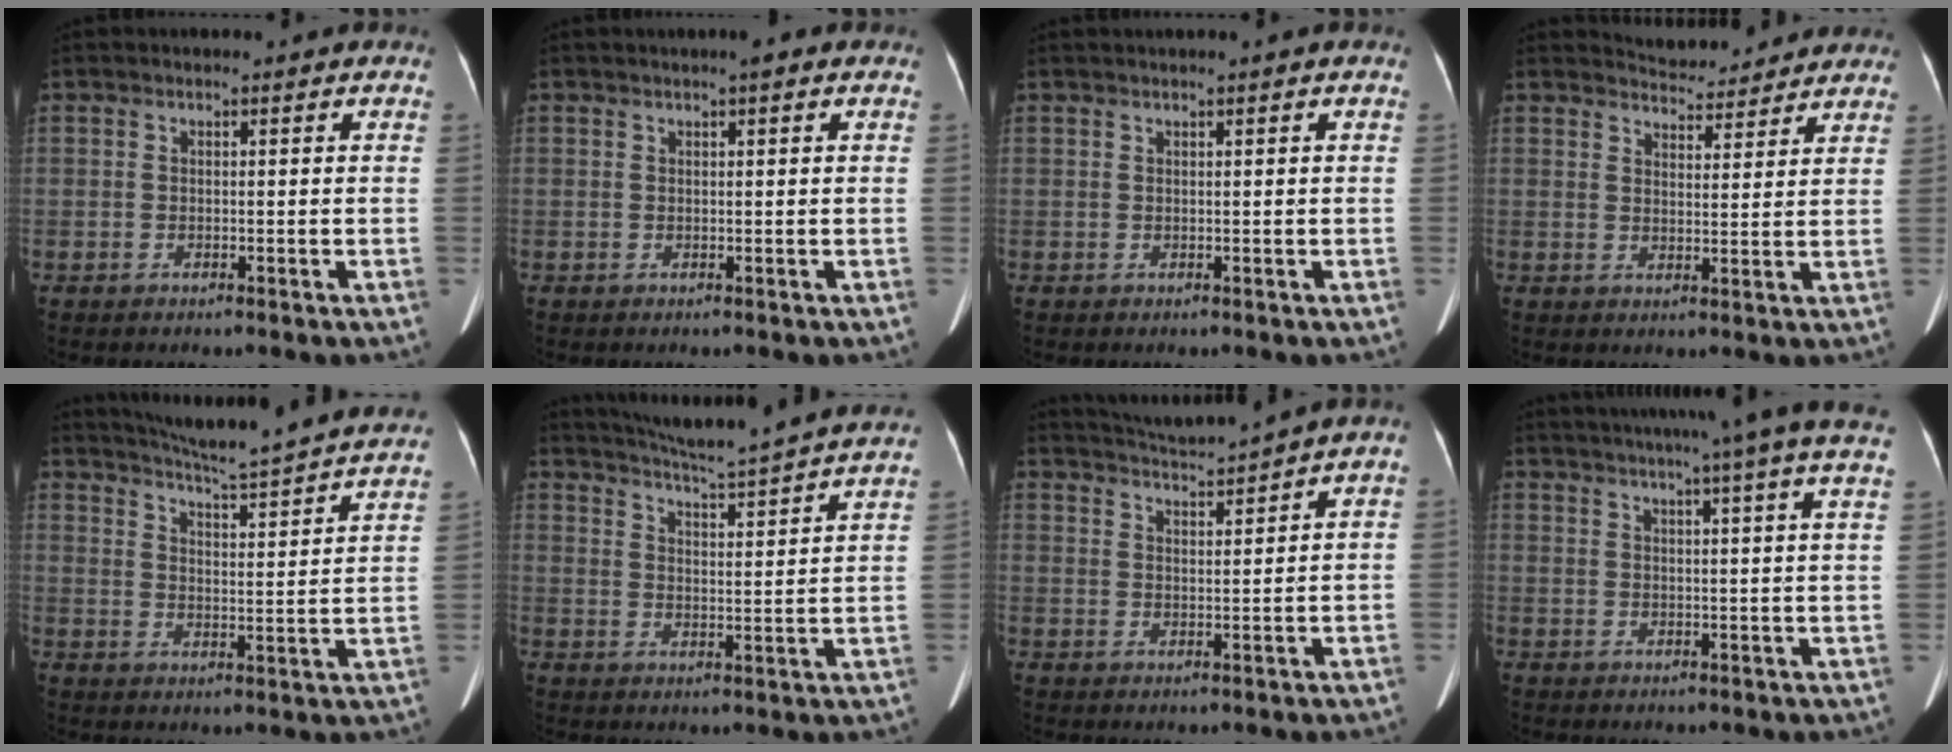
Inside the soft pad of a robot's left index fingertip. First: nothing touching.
{"total": 1.3, "force": [0.7, 0.4, 1.0], "torque": [-0.015, 0.015, 0.007]}
{"total": 0.7, "force": [0.2, -0.2, 0.7], "torque": [-0.014, 0.005, 0.009]}
{"total": 6.9, "force": [6.7, 1.4, 0.6], "torque": [-0.008, 0.010, 0.085]}
{"total": 22.0, "force": [20.3, -0.5, 8.4], "torque": [-0.136, -0.043, 0.260]}
{"total": 17.3, "force": [15.8, -1.1, 6.9], "torque": [-0.120, -0.020, 0.210]}
{"total": 5.8, "force": [5.3, -1.7, 1.5], "torque": [-0.033, -0.003, 0.098]}
{"total": 20.6, "force": [17.2, -1.7, 11.2], "torque": [-0.185, -0.008, 0.216]}